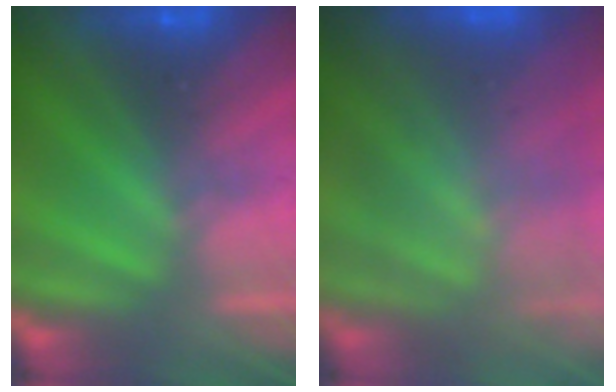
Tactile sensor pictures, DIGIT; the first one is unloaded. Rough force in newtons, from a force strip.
{"total": 9.6}